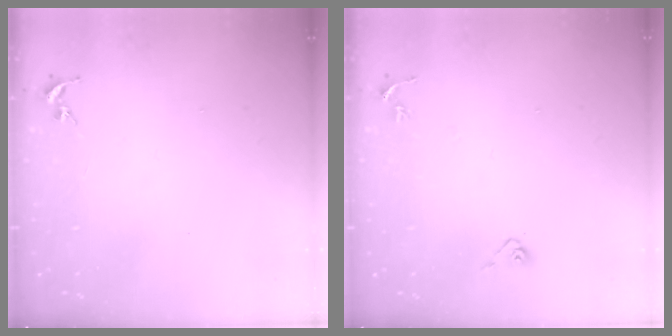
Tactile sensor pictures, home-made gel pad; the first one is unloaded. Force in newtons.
{"total": 4.5, "press": 4.4, "slide": 0.8}